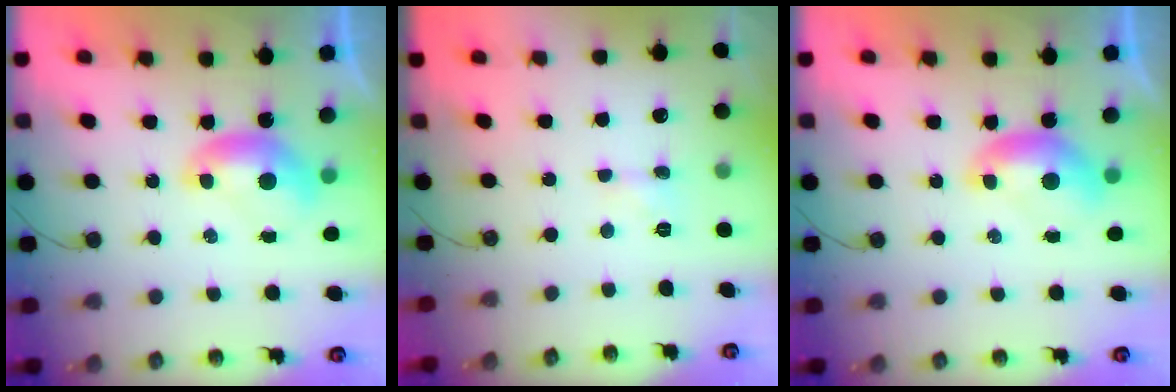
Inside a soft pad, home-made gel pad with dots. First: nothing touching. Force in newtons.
{"total": 1.4, "press": 1.3, "slide": 0.3}
{"total": 0.0}